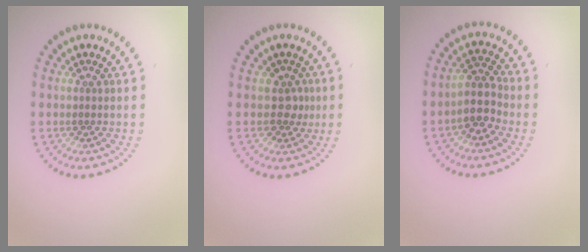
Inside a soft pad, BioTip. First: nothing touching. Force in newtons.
{"total": 1.8, "press": 1.4, "slide": 1.2}
{"total": 2.9, "press": 2.6, "slide": 1.3}